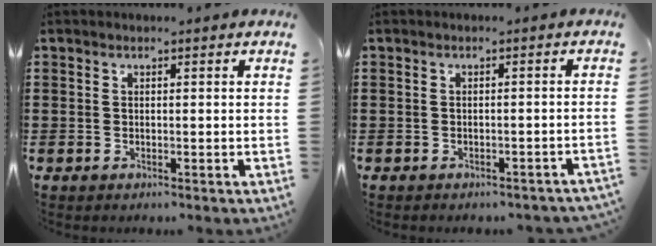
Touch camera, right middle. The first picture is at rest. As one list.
[{"total": 1.1, "force": [-1.1, 0.2, 0.2], "torque": [-0.007, 0.000, -0.022]}]